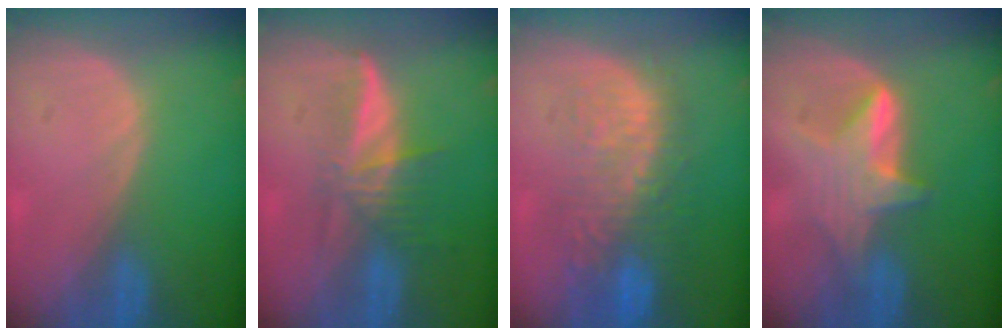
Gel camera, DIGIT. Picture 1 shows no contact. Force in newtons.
{"total": 5.9, "press": 5.3, "slide": 2.4}
{"total": 11.0, "press": 9.5, "slide": 5.4}
{"total": 6.0, "press": 5.8, "slide": 1.7}